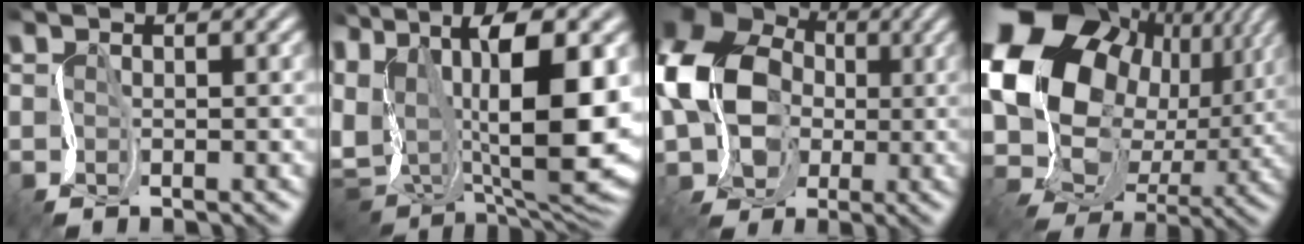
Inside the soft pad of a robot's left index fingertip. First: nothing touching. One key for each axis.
{"total": 15.7, "fx": 3.4, "fy": 7.7, "fz": 13.3, "tx": -0.247, "ty": 0.014, "tz": 0.065}
{"total": 11.4, "fx": 0.8, "fy": 9.5, "fz": 6.4, "tx": -0.128, "ty": -0.001, "tz": 0.007}
{"total": 20.1, "fx": 4.4, "fy": 16.2, "fz": 11.1, "tx": -0.245, "ty": -0.007, "tz": 0.090}